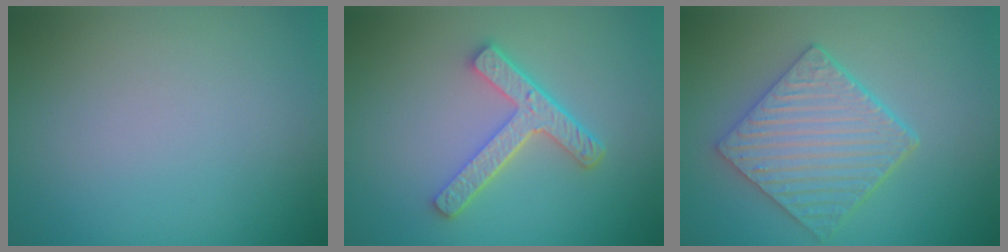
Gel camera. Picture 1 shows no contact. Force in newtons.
{"total": 4.4, "press": 3.4, "slide": 2.9}
{"total": 5.4, "press": 4.5, "slide": 3.1}